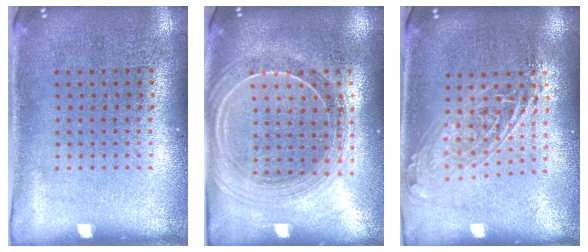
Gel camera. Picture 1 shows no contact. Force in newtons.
{"total": 2.1, "press": 1.9, "slide": 1.0}
{"total": 1.5, "press": 1.3, "slide": 0.9}